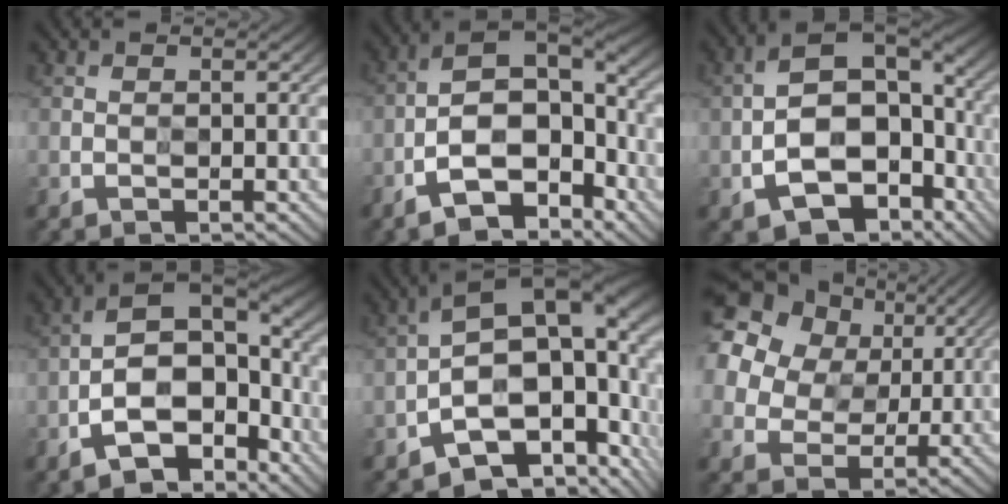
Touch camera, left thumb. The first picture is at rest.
{"total": 11.4, "force": [-5.7, 5.4, 8.3], "torque": [-0.140, 0.000, -0.104]}
{"total": 9.7, "force": [-3.9, 6.1, 6.5], "torque": [-0.116, -0.005, -0.069]}
{"total": 10.2, "force": [-4.7, 5.2, 7.4], "torque": [-0.121, 0.002, -0.090]}
{"total": 15.2, "force": [-3.3, 7.8, 12.6], "torque": [-0.182, 0.002, -0.043]}
{"total": 18.6, "force": [10.0, 13.5, 8.0], "torque": [-0.262, 0.082, 0.200]}